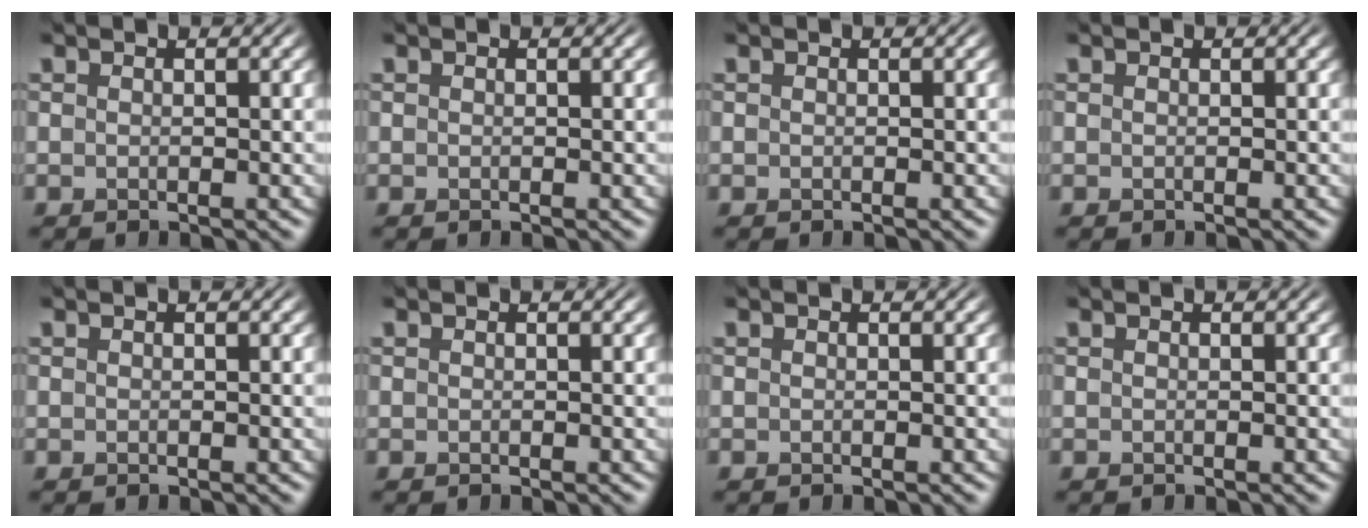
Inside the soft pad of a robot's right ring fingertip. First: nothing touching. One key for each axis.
{"total": 0.0}
{"total": 0.0}
{"total": 0.0}
{"total": 0.0}
{"total": 0.0}
{"total": 0.0}
{"total": 0.0}